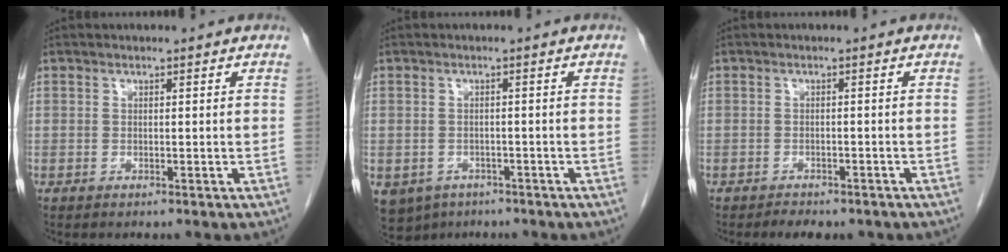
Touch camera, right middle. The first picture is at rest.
{"total": 7.9, "force": [-4.8, 5.8, 2.2], "torque": [-0.055, -0.005, -0.065]}
{"total": 4.1, "force": [-3.3, 1.6, 1.7], "torque": [-0.026, -0.005, -0.038]}